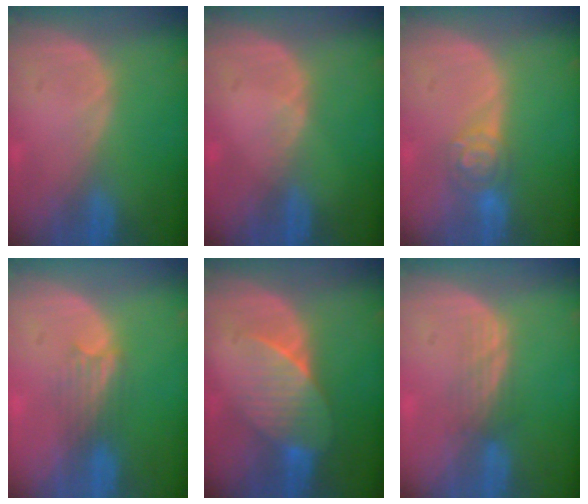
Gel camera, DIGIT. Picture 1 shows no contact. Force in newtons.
{"total": 1.1, "press": 0.8, "slide": 0.8}
{"total": 4.8, "press": 4.2, "slide": 2.3}
{"total": 3.3, "press": 3.0, "slide": 1.3}
{"total": 7.3, "press": 6.9, "slide": 2.5}
{"total": 2.9, "press": 2.6, "slide": 1.3}